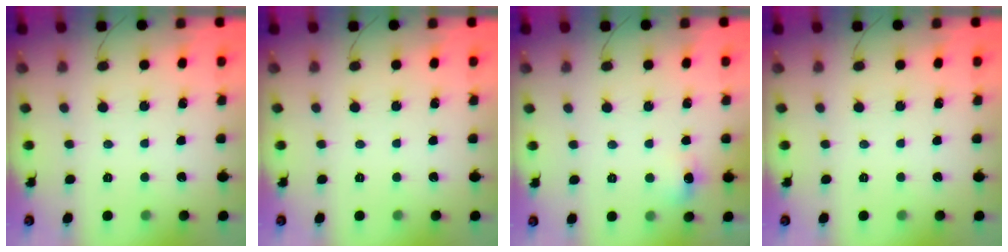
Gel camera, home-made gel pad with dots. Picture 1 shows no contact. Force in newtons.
{"total": 0.0}
{"total": 6.2, "press": 6.0, "slide": 1.9}
{"total": 0.0}